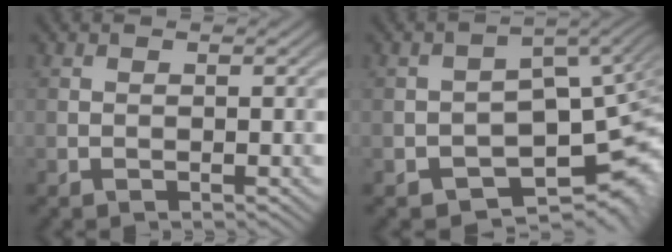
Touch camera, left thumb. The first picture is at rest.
{"total": 9.8, "force": [-4.0, 6.2, 6.5], "torque": [-0.081, -0.035, -0.053]}